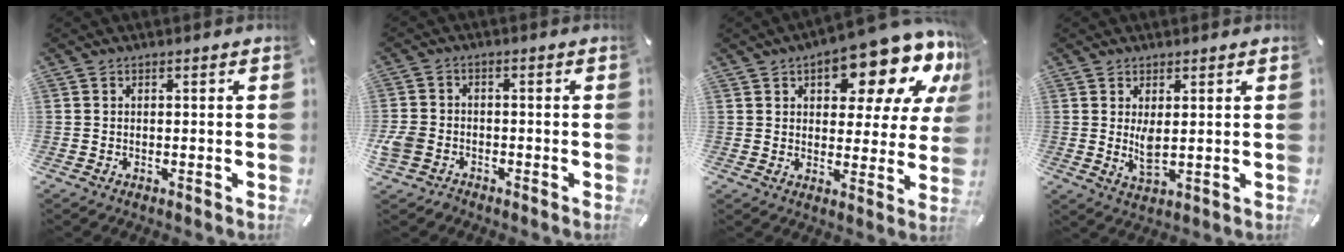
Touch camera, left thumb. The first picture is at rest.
{"total": 4.9, "force": [-2.5, 3.8, 1.6], "torque": [-0.040, 0.013, -0.047]}
{"total": 16.6, "force": [11.3, 6.7, 10.2], "torque": [-0.135, -0.086, 0.185]}
{"total": 4.4, "force": [1.1, 1.6, 3.9], "torque": [-0.069, -0.011, 0.016]}